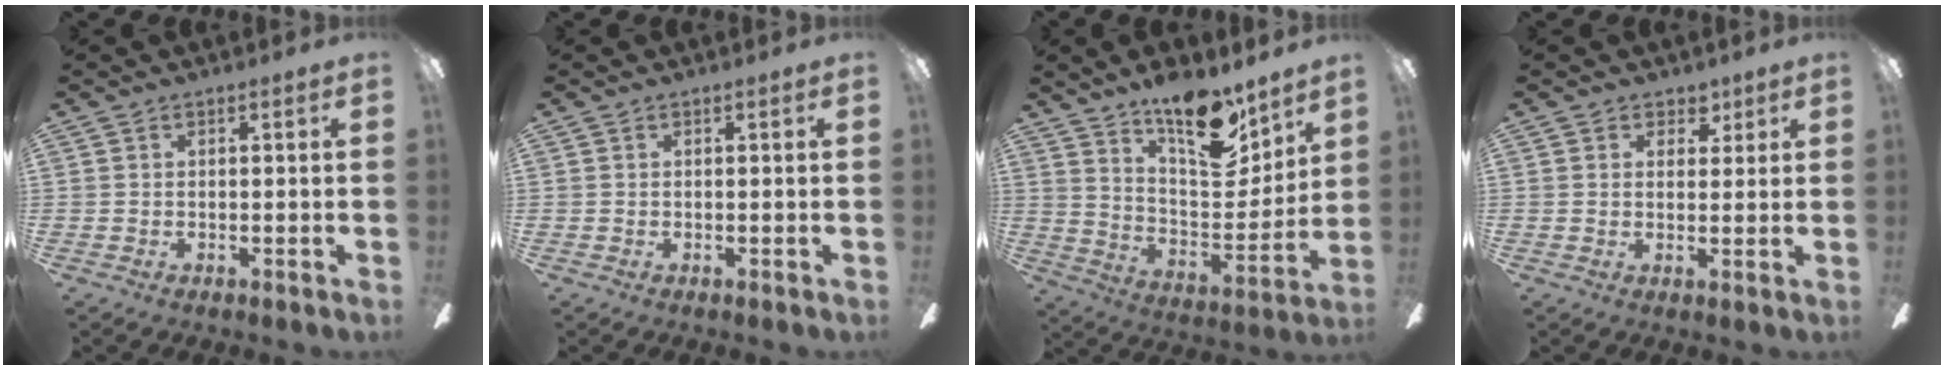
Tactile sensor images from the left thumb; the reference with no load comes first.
{"total": 0.0}
{"total": 18.3, "force": [13.7, 6.8, 10.1], "torque": [-0.145, -0.100, 0.232]}
{"total": 3.8, "force": [2.6, 2.7, 0.8], "torque": [0.000, -0.009, 0.043]}